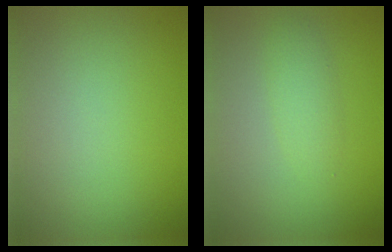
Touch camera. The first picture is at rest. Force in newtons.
{"total": 1.7, "press": 1.7, "slide": 0.0}